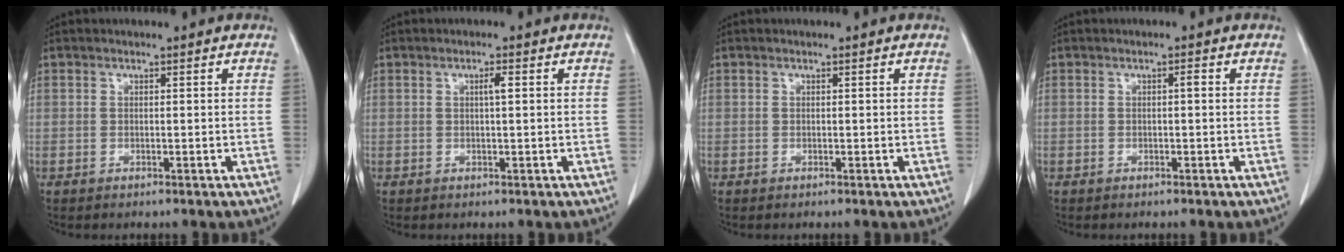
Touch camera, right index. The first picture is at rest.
{"total": 1.4, "force": [0.3, 0.0, 1.4], "torque": [-0.027, 0.002, 0.004]}
{"total": 0.0}
{"total": 0.7, "force": [0.0, 0.1, 0.7], "torque": [-0.009, 0.002, 0.000]}